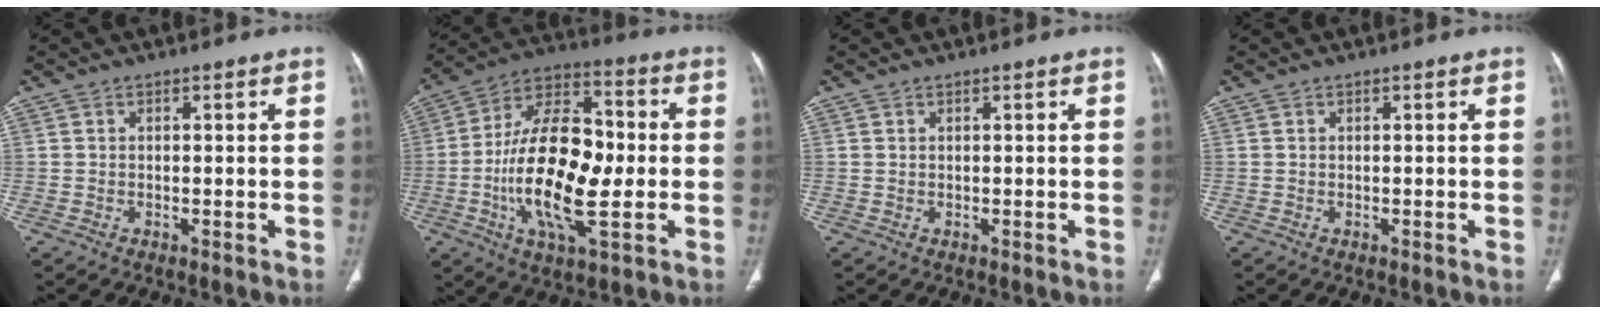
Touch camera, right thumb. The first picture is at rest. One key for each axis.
{"total": 21.0, "fx": -2.4, "fy": 9.7, "fz": 18.4, "tx": -0.322, "ty": 0.020, "tz": -0.043}
{"total": 0.0}
{"total": 0.0}